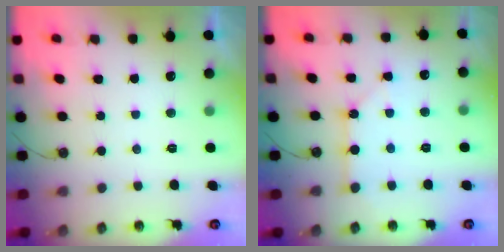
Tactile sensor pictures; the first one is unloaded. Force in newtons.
{"total": 2.8, "press": 2.8, "slide": 0.1}